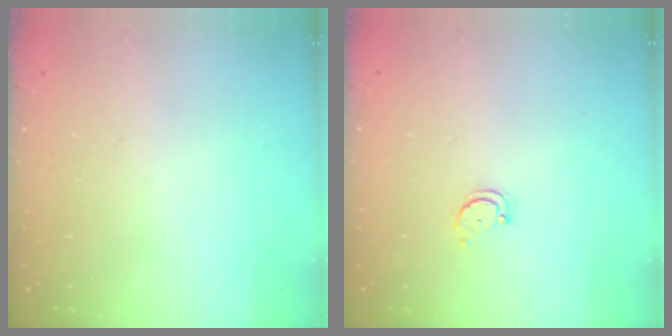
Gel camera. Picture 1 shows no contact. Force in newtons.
{"total": 2.5, "press": 2.4, "slide": 0.5}